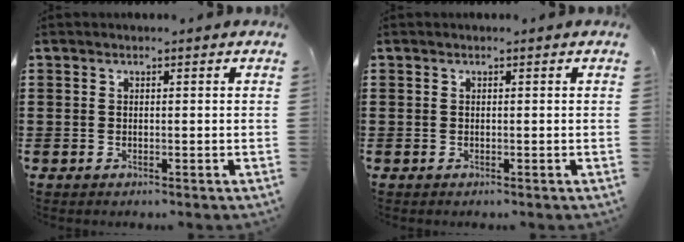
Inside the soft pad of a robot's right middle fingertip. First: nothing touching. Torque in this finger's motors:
{"motor_torque": [0.18, -0.07, 0.02, 0.01]}